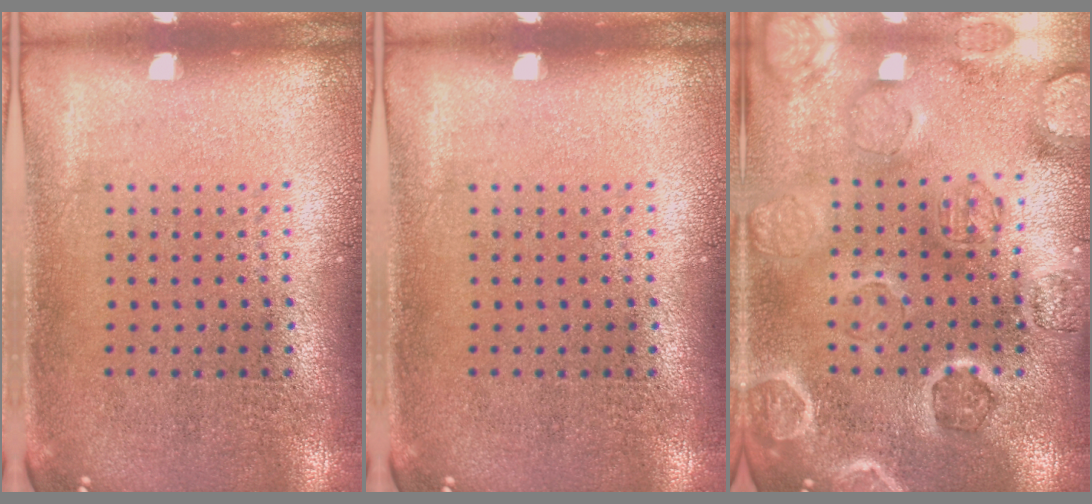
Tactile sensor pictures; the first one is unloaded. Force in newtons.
{"total": 0.0}
{"total": 2.6, "press": 2.6, "slide": 0.2}